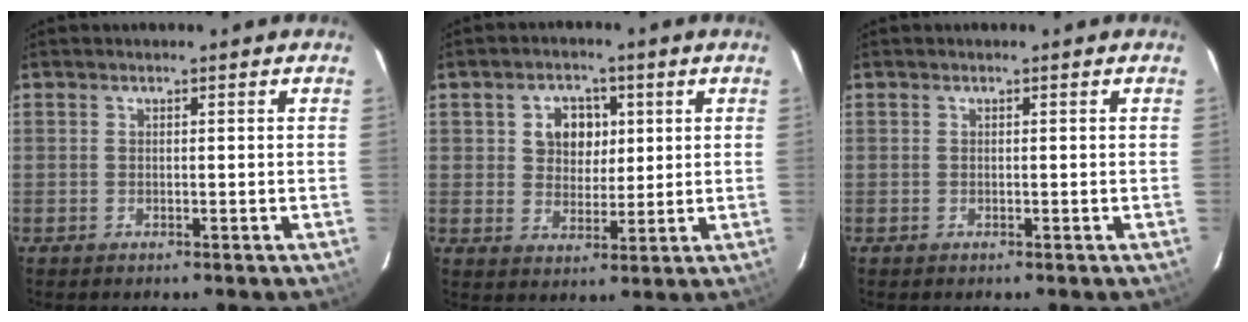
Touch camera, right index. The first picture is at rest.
{"total": 6.7, "force": [1.9, 5.5, 3.3], "torque": [-0.060, 0.017, 0.037]}
{"total": 0.0}